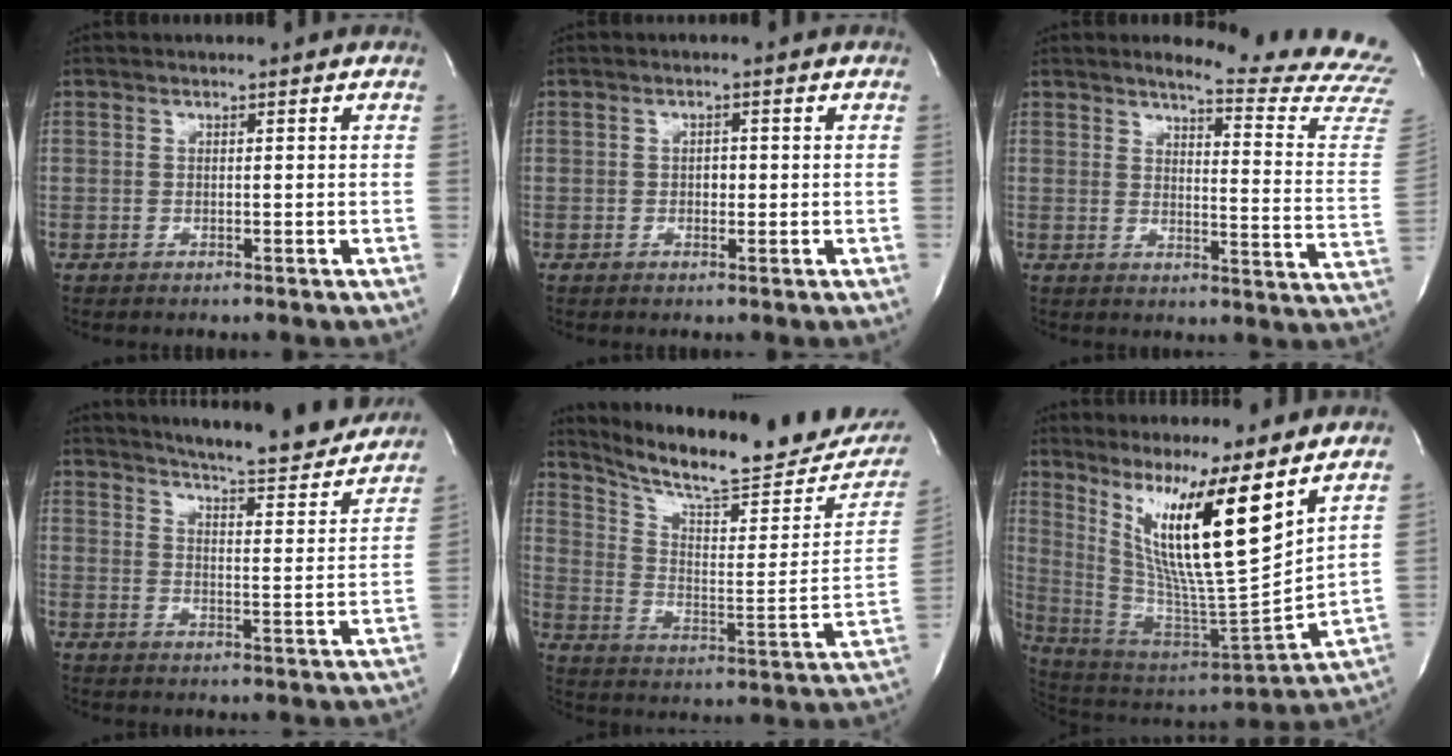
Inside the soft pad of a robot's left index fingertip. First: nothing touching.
{"total": 1.2, "force": [-0.3, 0.7, 0.9], "torque": [-0.012, -0.002, -0.006]}
{"total": 18.0, "force": [17.4, -0.7, 4.6], "torque": [-0.058, -0.151, 0.182]}
{"total": 19.3, "force": [17.9, 1.8, 7.0], "torque": [-0.102, -0.055, 0.223]}
{"total": 21.4, "force": [19.5, 2.7, 8.3], "torque": [-0.137, -0.063, 0.273]}
{"total": 17.5, "force": [10.0, -0.1, 14.3], "torque": [-0.263, -0.023, 0.178]}